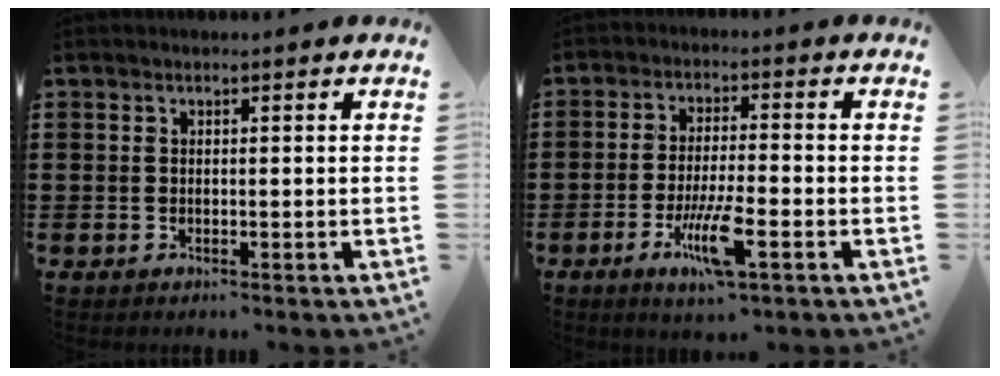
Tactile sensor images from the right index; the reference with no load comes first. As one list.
[{"total": 8.0, "force": [-3.5, 1.5, 7.0], "torque": [-0.143, -0.013, -0.064]}]